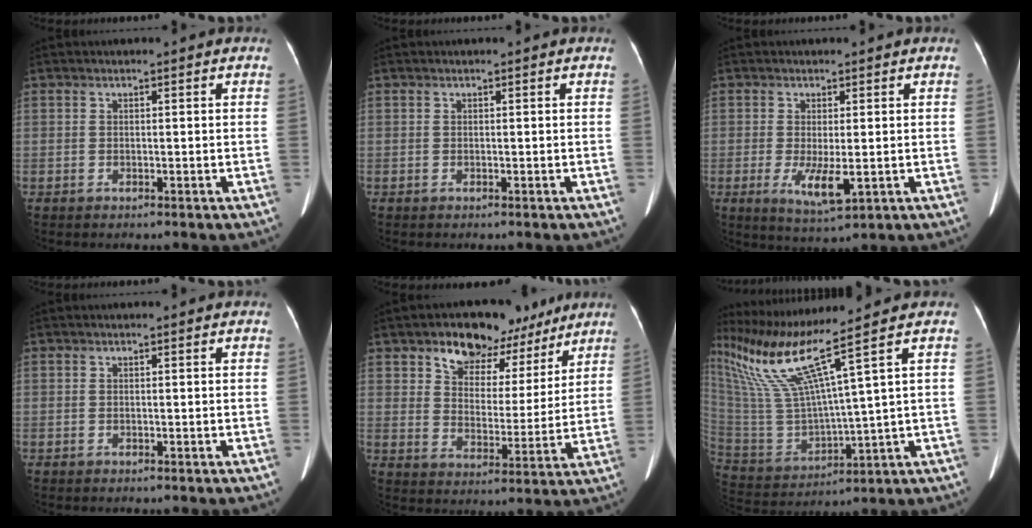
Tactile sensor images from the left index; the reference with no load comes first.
{"total": 0.0}
{"total": 5.2, "force": [-0.7, 1.4, 4.9], "torque": [-0.092, -0.014, -0.004]}
{"total": 0.0}
{"total": 11.5, "force": [8.0, 6.7, 4.8], "torque": [-0.064, 0.023, 0.125]}
{"total": 13.8, "force": [9.5, -3.0, 9.6], "torque": [-0.195, -0.006, 0.193]}